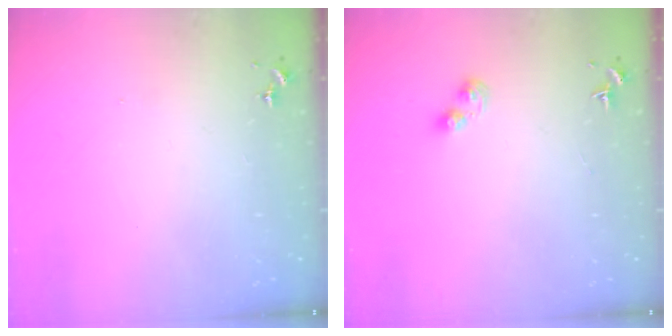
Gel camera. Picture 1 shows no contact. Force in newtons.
{"total": 3.4, "press": 3.4, "slide": 0.4}